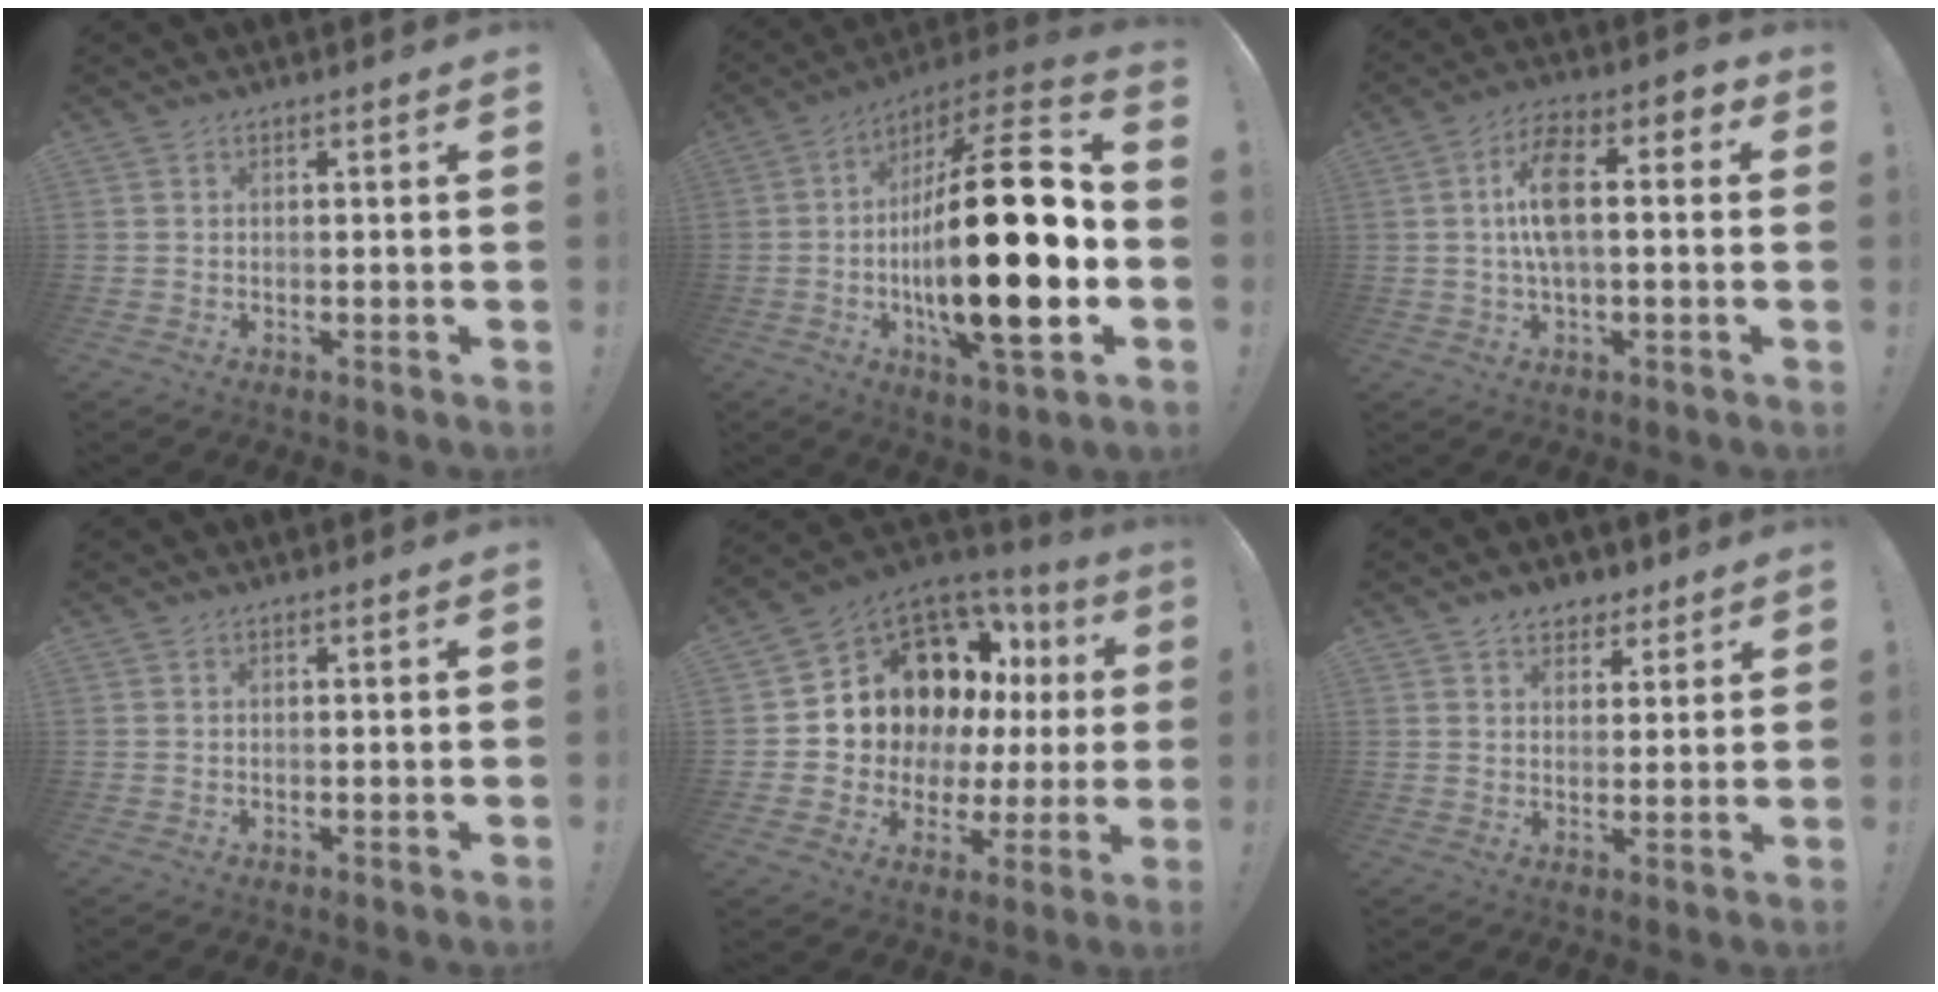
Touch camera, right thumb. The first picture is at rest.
{"total": 30.7, "force": [-3.7, 9.5, 29.0], "torque": [-0.494, 0.010, -0.065]}
{"total": 11.9, "force": [1.3, 5.8, 10.3], "torque": [-0.176, 0.009, 0.022]}
{"total": 0.0}
{"total": 13.1, "force": [7.4, 8.7, 6.5], "torque": [-0.099, -0.070, 0.151]}
{"total": 6.3, "force": [4.2, 4.4, 1.6], "torque": [-0.017, -0.022, 0.079]}